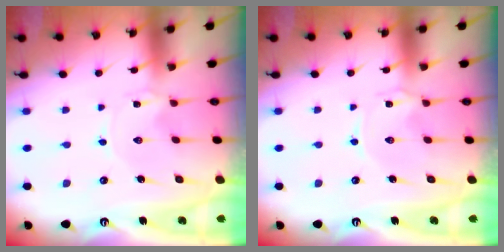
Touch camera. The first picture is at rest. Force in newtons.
{"total": 0.6, "press": 0.6, "slide": 0.2}